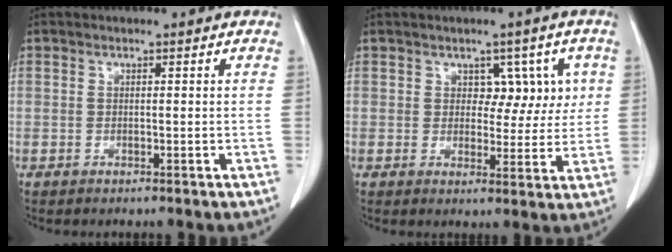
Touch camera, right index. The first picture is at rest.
{"total": 5.2, "force": [1.5, 3.6, 3.4], "torque": [-0.026, 0.012, 0.024]}